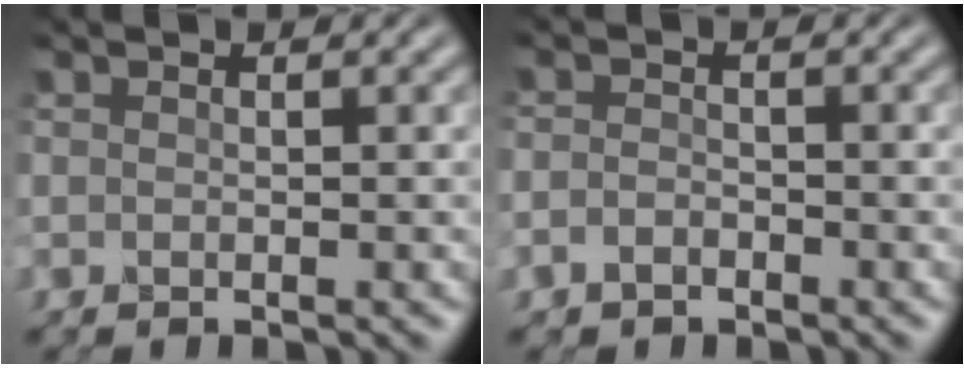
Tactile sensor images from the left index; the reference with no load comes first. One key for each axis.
{"total": 1.3, "fx": -1.0, "fy": 0.7, "fz": 0.4, "tx": -0.009, "ty": 0.009, "tz": -0.024}